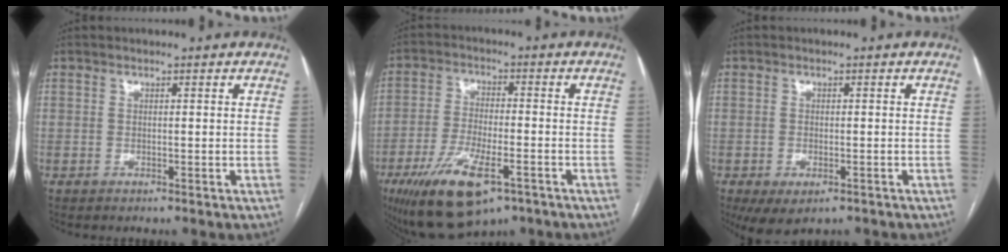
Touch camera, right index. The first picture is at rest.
{"total": 13.2, "force": [-7.3, 4.4, 10.1], "torque": [-0.192, -0.015, -0.116]}
{"total": 5.5, "force": [-3.3, 2.5, 3.5], "torque": [-0.057, -0.009, -0.047]}